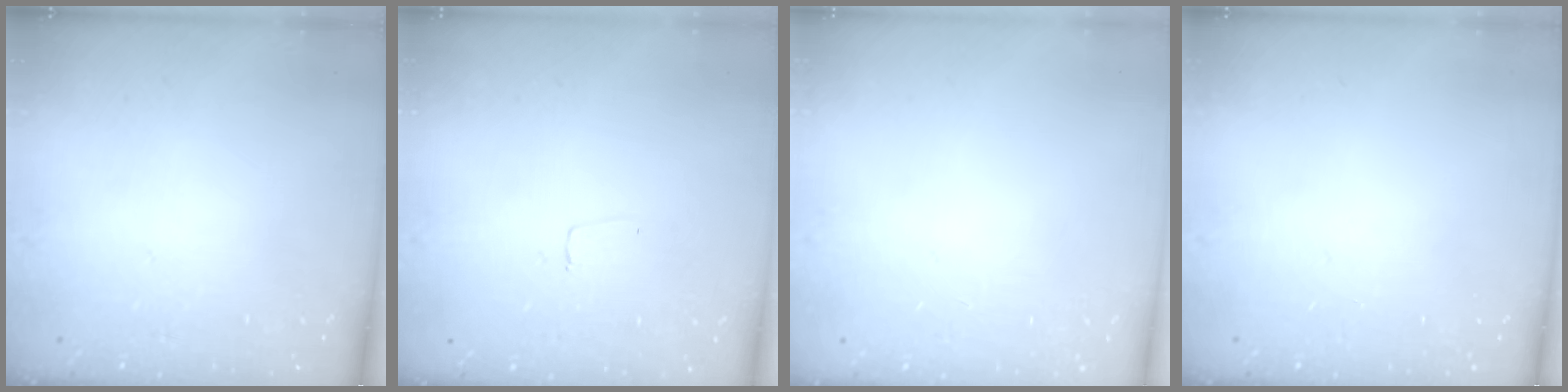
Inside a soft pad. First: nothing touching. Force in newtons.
{"total": 3.2, "press": 3.2, "slide": 0.2}
{"total": 0.0}
{"total": 0.0}